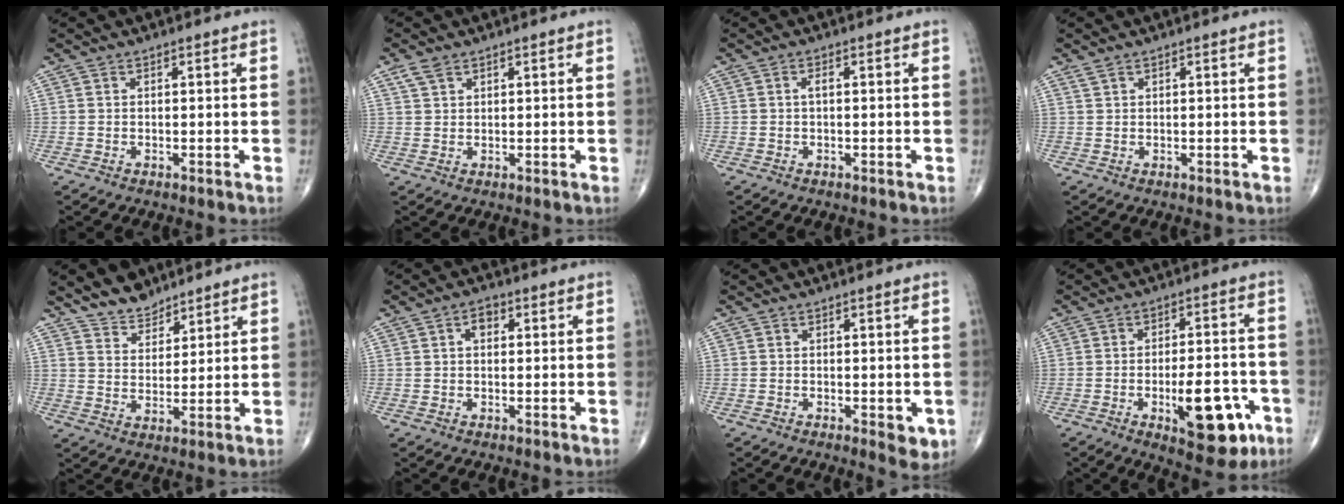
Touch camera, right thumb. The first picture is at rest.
{"total": 2.6, "force": [1.7, 1.5, 1.4], "torque": [-0.028, 0.004, 0.038]}
{"total": 1.1, "force": [0.0, 0.5, 1.0], "torque": [-0.018, 0.002, -0.003]}
{"total": 0.9, "force": [0.7, 0.4, 0.4], "torque": [-0.008, 0.008, 0.016]}
{"total": 6.8, "force": [5.8, 3.1, 1.7], "torque": [-0.004, -0.042, 0.109]}
{"total": 2.8, "force": [0.8, 1.9, 2.0], "torque": [-0.023, 0.006, 0.009]}
{"total": 3.9, "force": [-1.1, 1.7, 3.4], "torque": [-0.030, -0.006, -0.013]}
{"total": 14.2, "force": [-5.4, 5.9, 11.8], "torque": [-0.139, 0.023, -0.068]}